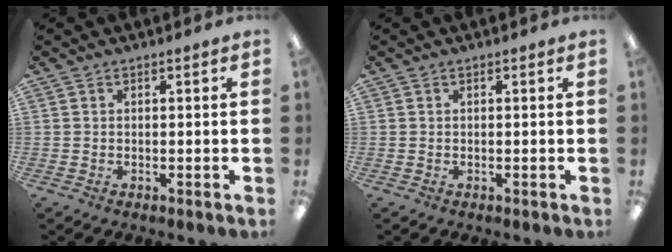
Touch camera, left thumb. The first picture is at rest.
{"total": 0.0}